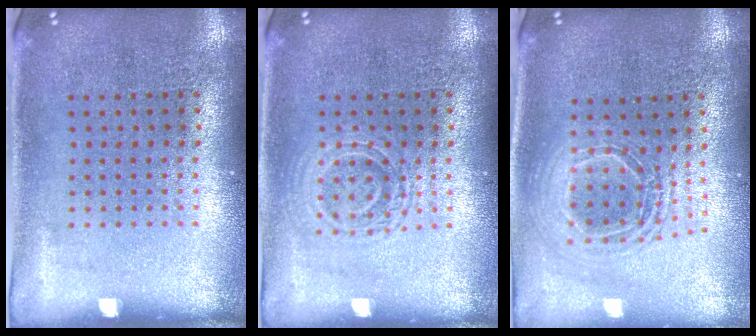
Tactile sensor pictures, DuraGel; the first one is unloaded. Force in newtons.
{"total": 2.2, "press": 2.1, "slide": 0.4}
{"total": 1.9, "press": 1.6, "slide": 1.0}